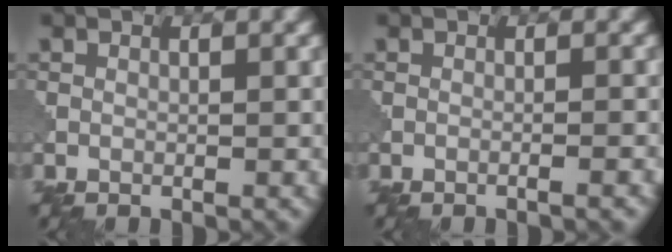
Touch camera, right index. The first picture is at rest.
{"total": 1.5, "force": [-0.5, 0.5, 1.3], "torque": [-0.005, 0.003, -0.022]}